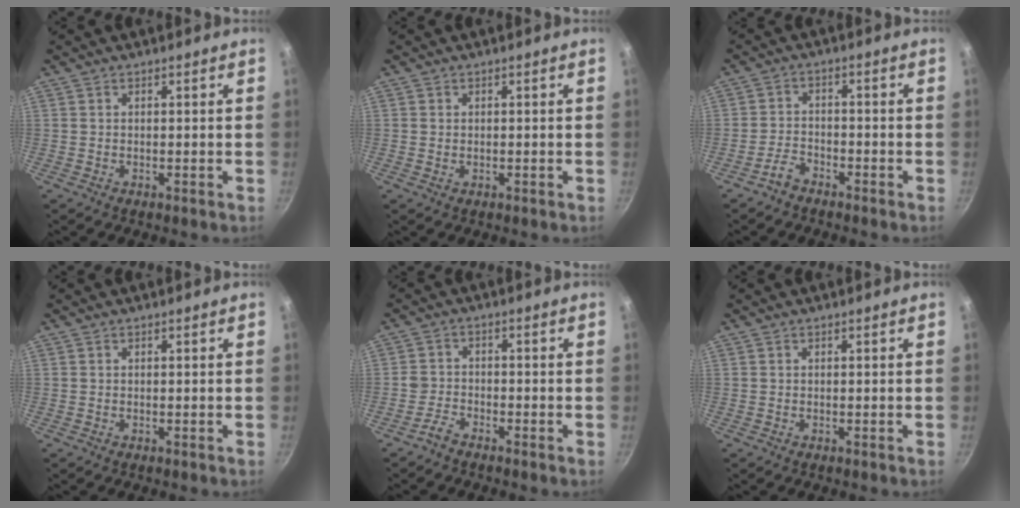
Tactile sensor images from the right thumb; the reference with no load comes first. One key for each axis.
{"total": 0.6, "fx": 0.1, "fy": 0.6, "fz": 0.2, "tx": 0.001, "ty": -0.003, "tz": 0.000}
{"total": 3.4, "fx": -2.8, "fy": 1.6, "fz": 1.1, "tx": -0.016, "ty": 0.032, "tz": -0.053}
{"total": 0.0}
{"total": 2.8, "fx": -2.5, "fy": 1.0, "fz": 0.9, "tx": -0.022, "ty": 0.024, "tz": -0.054}
{"total": 0.0}